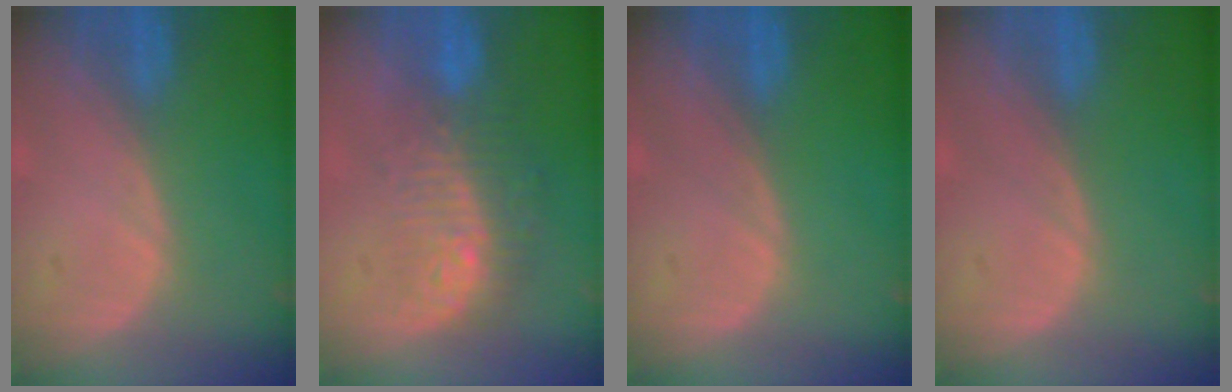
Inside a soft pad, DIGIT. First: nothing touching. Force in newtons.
{"total": 9.7, "press": 8.4, "slide": 5.0}
{"total": 0.0}
{"total": 0.0}